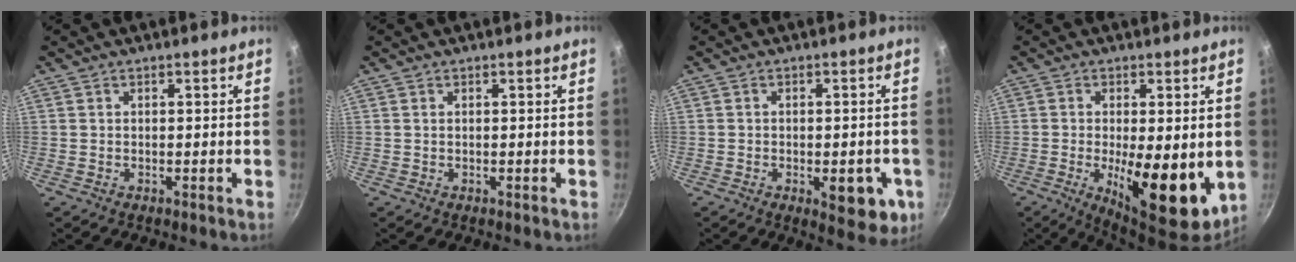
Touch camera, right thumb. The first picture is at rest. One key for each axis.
{"total": 0.0}
{"total": 9.1, "fx": -2.8, "fy": 4.2, "fz": 7.6, "tx": -0.062, "ty": 0.007, "tz": -0.030}
{"total": 13.4, "fx": -1.9, "fy": 4.8, "fz": 12.3, "tx": -0.175, "ty": -0.011, "tz": -0.019}